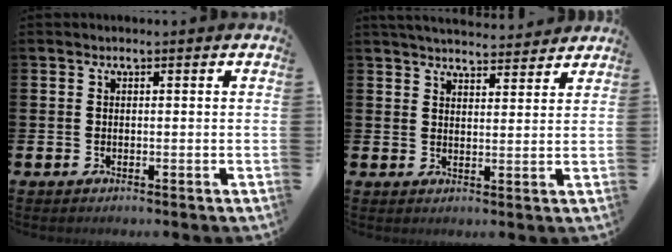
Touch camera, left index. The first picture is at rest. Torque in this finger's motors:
{"motor_torque": [0.95, -1.19, 0.34, 0.02]}